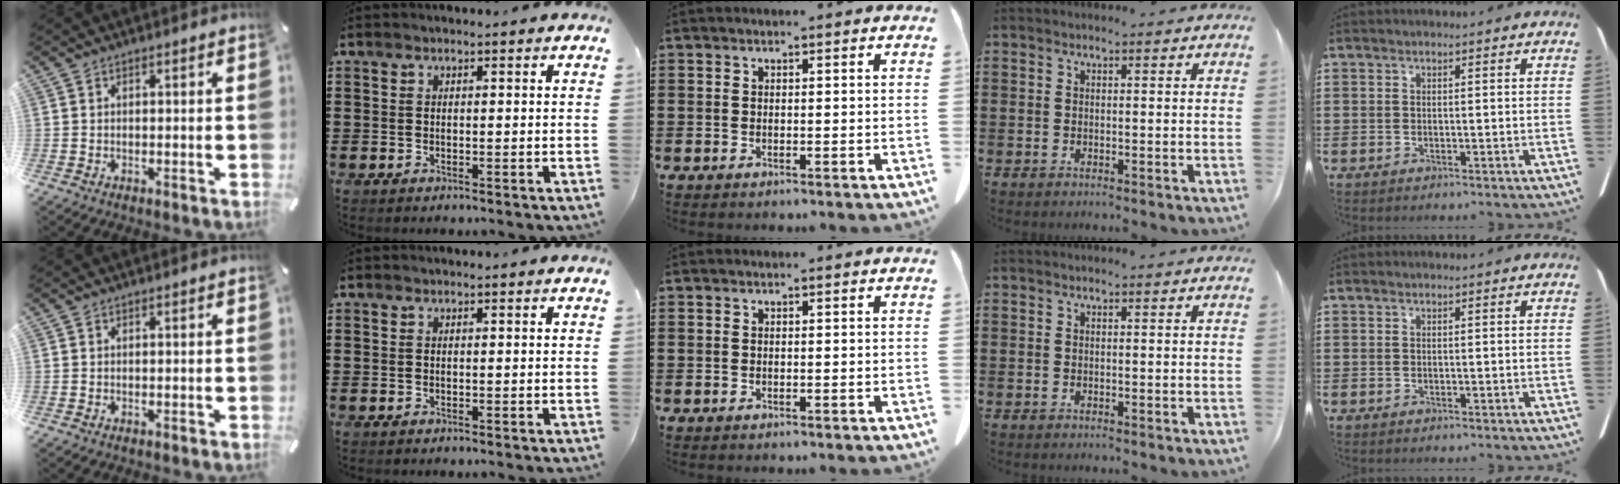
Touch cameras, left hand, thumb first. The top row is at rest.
{}